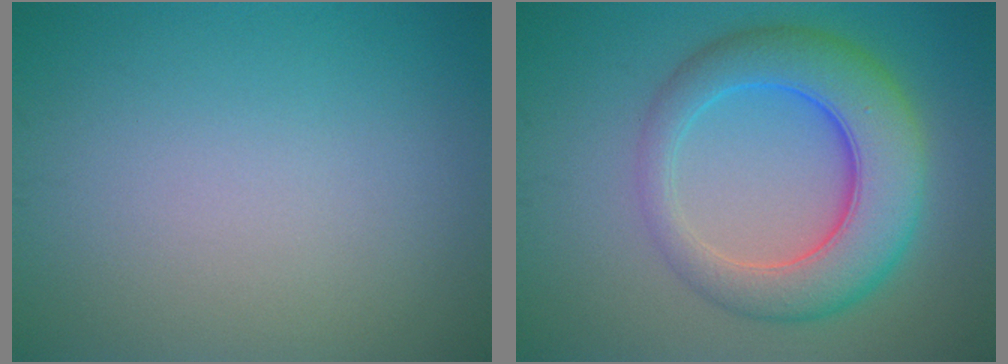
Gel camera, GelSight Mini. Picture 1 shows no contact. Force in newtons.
{"total": 8.0, "press": 8.0, "slide": 0.3}